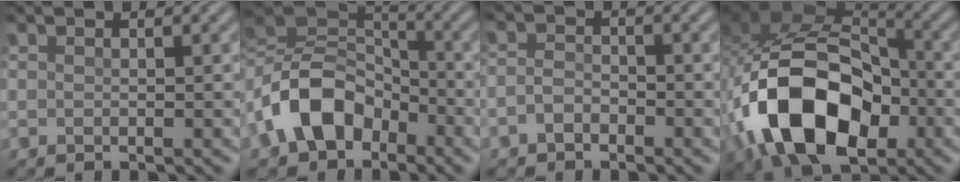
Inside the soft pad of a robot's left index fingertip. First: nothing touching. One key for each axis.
{"total": 10.0, "fx": -4.3, "fy": 6.8, "fz": 6.0, "tx": -0.125, "ty": 0.007, "tz": -0.094}
{"total": 1.6, "fx": -1.2, "fy": 0.8, "fz": 0.7, "tx": -0.017, "ty": 0.008, "tz": -0.029}
{"total": 14.2, "fx": -5.1, "fy": 8.7, "fz": 10.1, "tx": -0.186, "ty": -0.007, "tz": -0.095}